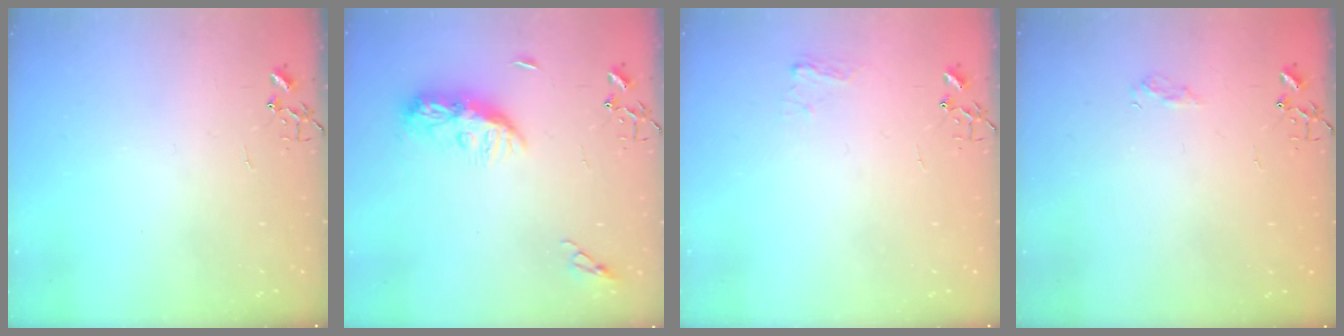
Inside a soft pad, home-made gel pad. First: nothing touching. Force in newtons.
{"total": 10.0, "press": 10.0, "slide": 0.6}
{"total": 5.8, "press": 5.8, "slide": 0.7}
{"total": 6.3, "press": 6.2, "slide": 0.8}